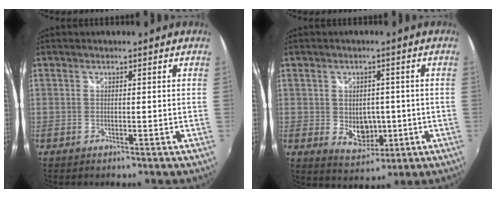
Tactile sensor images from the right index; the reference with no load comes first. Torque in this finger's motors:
{"motor_torque": [0.56, 0.00, 0.29, 0.07]}